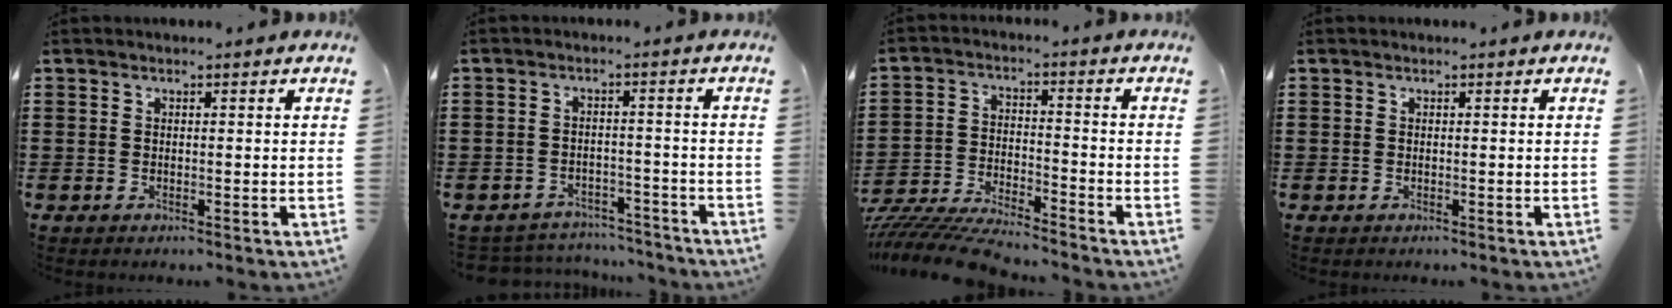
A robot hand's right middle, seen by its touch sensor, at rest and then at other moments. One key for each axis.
{"total": 3.5, "fx": -3.4, "fy": 0.6, "fz": -0.2, "tx": -0.006, "ty": 0.002, "tz": -0.074}
{"total": 7.7, "fx": -7.5, "fy": 0.3, "fz": 1.4, "tx": -0.039, "ty": 0.000, "tz": -0.152}
{"total": 0.5, "fx": -0.1, "fy": 0.5, "fz": 0.0, "tx": -0.001, "ty": 0.005, "tz": -0.003}